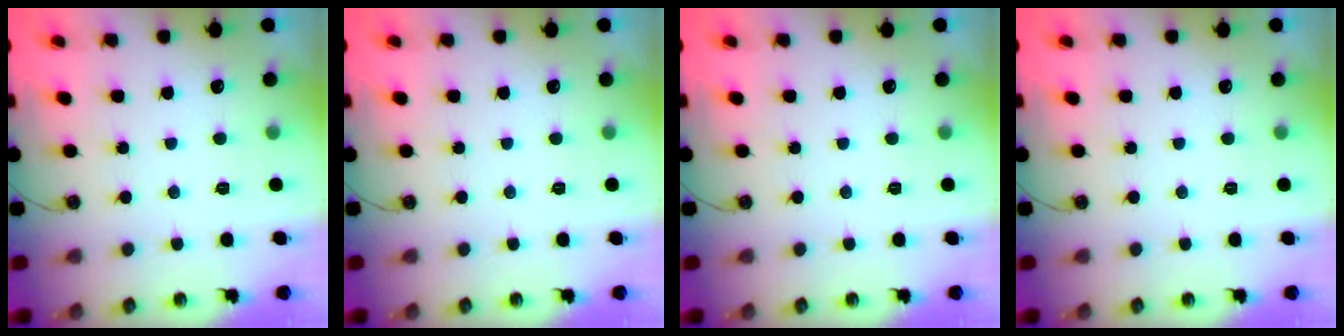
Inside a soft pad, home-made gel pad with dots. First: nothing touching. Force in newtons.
{"total": 0.0}
{"total": 0.0}
{"total": 0.0}